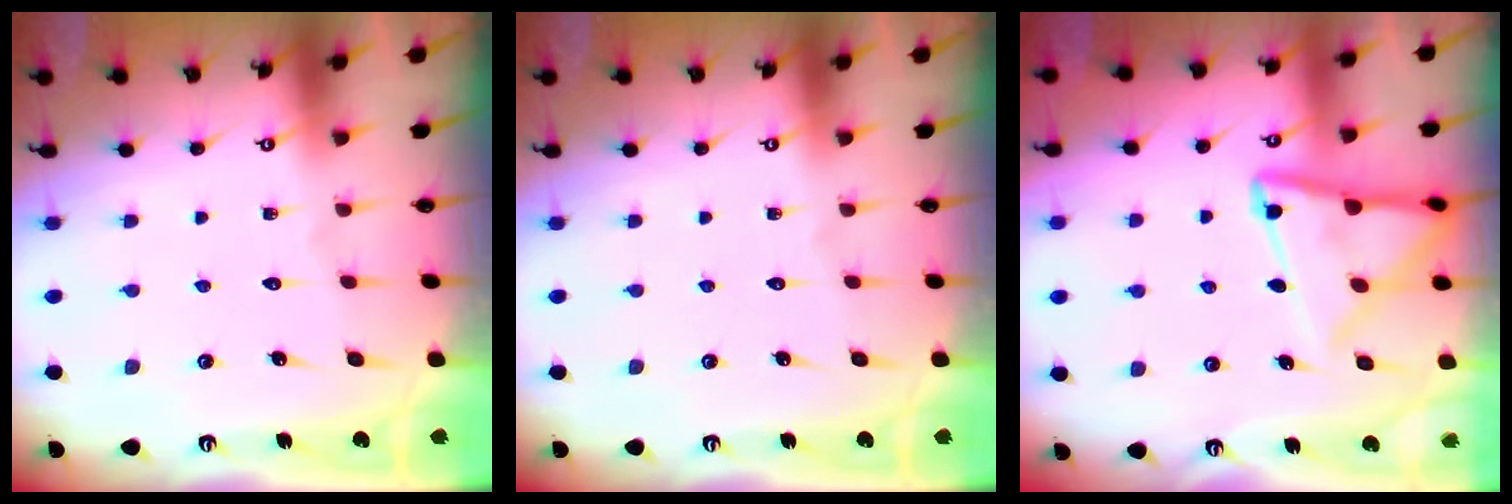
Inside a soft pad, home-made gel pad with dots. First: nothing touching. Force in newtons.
{"total": 0.0}
{"total": 12.9, "press": 12.9, "slide": 1.2}